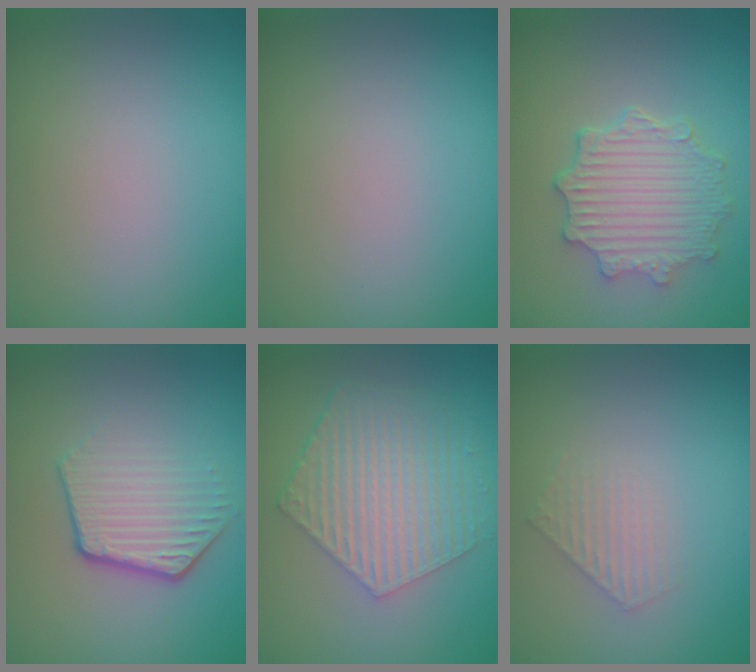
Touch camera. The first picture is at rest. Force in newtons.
{"total": 0.0}
{"total": 4.9, "press": 4.0, "slide": 2.8}
{"total": 4.0, "press": 3.0, "slide": 2.7}
{"total": 5.9, "press": 4.3, "slide": 4.0}
{"total": 1.5, "press": 1.5, "slide": 0.3}